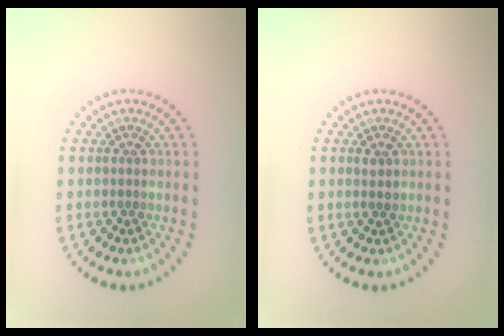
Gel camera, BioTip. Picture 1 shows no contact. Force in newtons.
{"total": 0.9, "press": 0.9, "slide": 0.0}